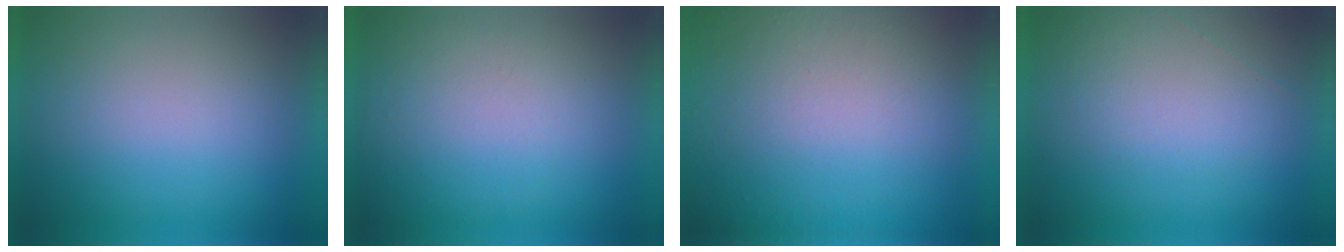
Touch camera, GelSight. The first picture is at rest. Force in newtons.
{"total": 1.0}
{"total": 7.8}
{"total": 1.0}